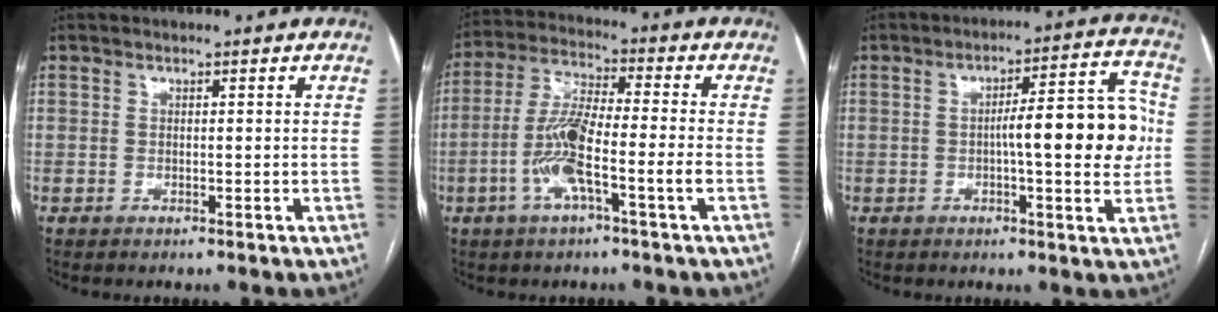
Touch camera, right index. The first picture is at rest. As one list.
[{"total": 10.0, "force": [-3.2, 0.4, 9.4], "torque": [-0.194, 0.006, -0.068]}, {"total": 11.9, "force": [-0.2, 2.3, 11.6], "torque": [-0.156, 0.025, -0.001]}]